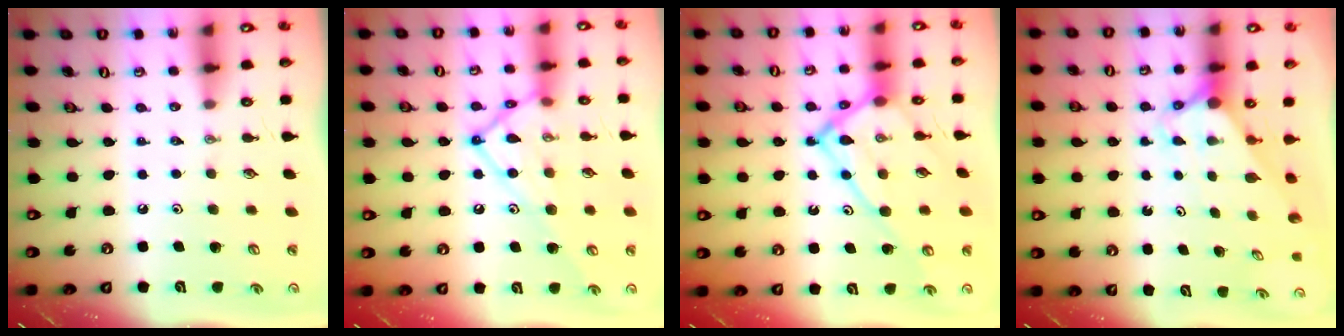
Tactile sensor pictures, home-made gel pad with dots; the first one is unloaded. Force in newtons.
{"total": 16.0, "press": 15.9, "slide": 1.6}
{"total": 18.3, "press": 18.2, "slide": 2.1}
{"total": 2.7, "press": 2.7, "slide": 0.0}